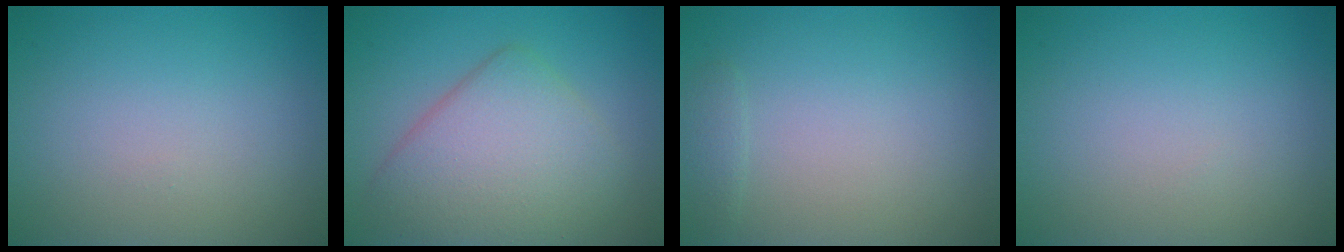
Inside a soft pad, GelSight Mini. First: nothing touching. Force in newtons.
{"total": 6.6, "press": 6.6, "slide": 0.3}
{"total": 0.8, "press": 0.8, "slide": 0.1}
{"total": 0.0}